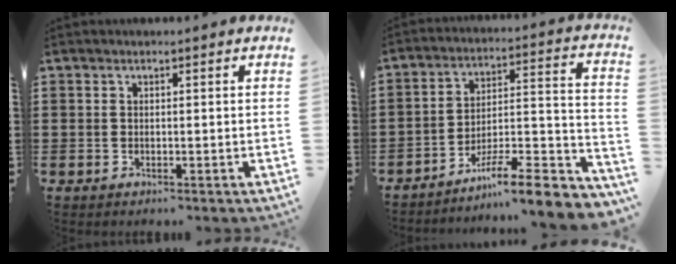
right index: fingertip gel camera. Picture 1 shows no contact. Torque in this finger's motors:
{"motor_torque": [1.14, 1.00, 0.32, 0.07]}